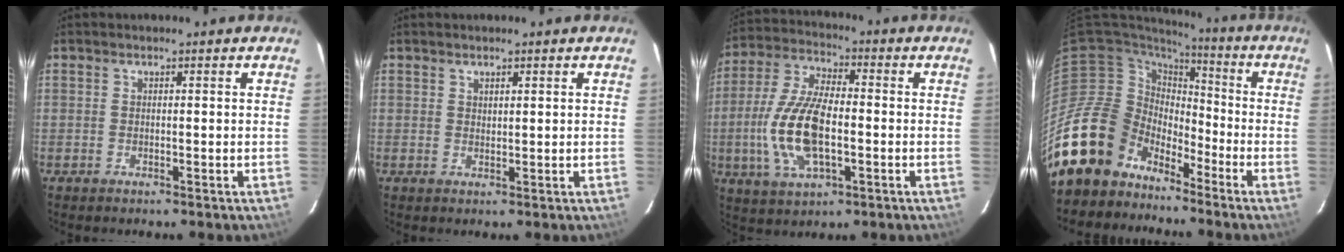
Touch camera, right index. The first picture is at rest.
{"total": 1.2, "force": [1.0, 0.4, 0.4], "torque": [-0.006, 0.000, 0.018]}
{"total": 14.7, "force": [-2.7, 6.4, 12.9], "torque": [-0.277, 0.000, -0.050]}
{"total": 14.6, "force": [-10.9, 9.5, 1.9], "torque": [-0.058, 0.025, -0.191]}